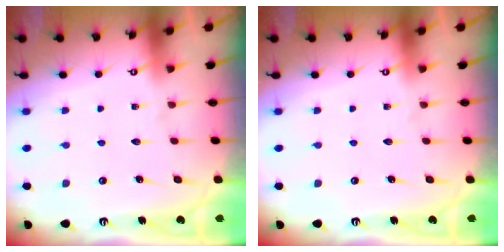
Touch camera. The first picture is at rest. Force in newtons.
{"total": 0.0}